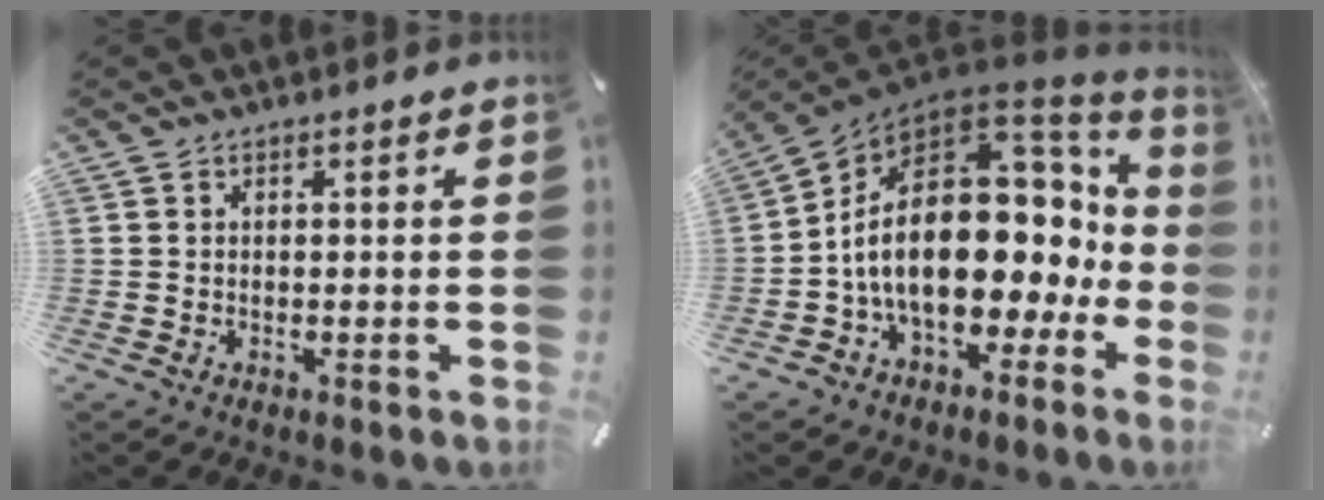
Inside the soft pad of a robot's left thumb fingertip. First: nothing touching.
{"total": 22.0, "force": [0.0, 14.3, 16.8], "torque": [-0.320, -0.025, 0.008]}